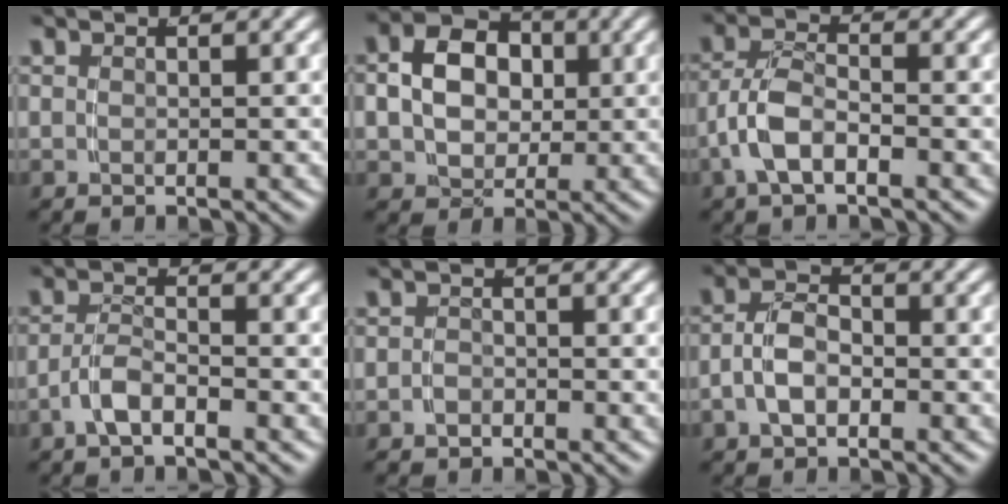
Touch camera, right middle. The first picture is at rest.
{"total": 7.0, "force": [1.0, 5.7, 4.0], "torque": [-0.077, -0.015, 0.021]}
{"total": 3.9, "force": [-1.6, 2.2, 2.8], "torque": [-0.064, -0.012, -0.024]}
{"total": 2.3, "force": [-1.8, 0.4, 1.4], "torque": [-0.025, -0.003, -0.032]}
{"total": 1.0, "force": [-1.0, 0.2, 0.0], "torque": [-0.006, -0.010, -0.013]}
{"total": 3.6, "force": [-1.2, 2.4, 2.5], "torque": [-0.057, -0.011, -0.018]}